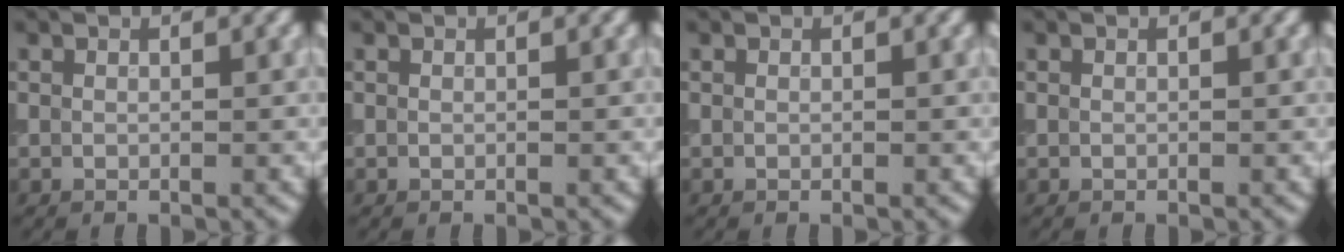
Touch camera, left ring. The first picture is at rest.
{"total": 0.0}
{"total": 0.0}
{"total": 0.0}